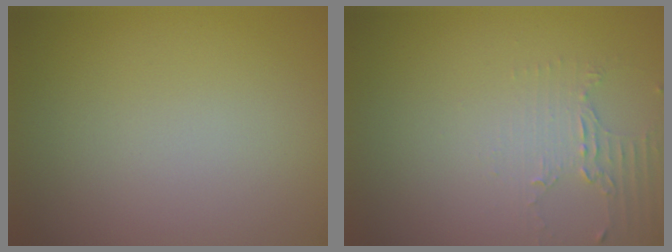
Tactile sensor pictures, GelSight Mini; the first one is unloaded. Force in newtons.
{"total": 1.9, "press": 1.4, "slide": 1.3}